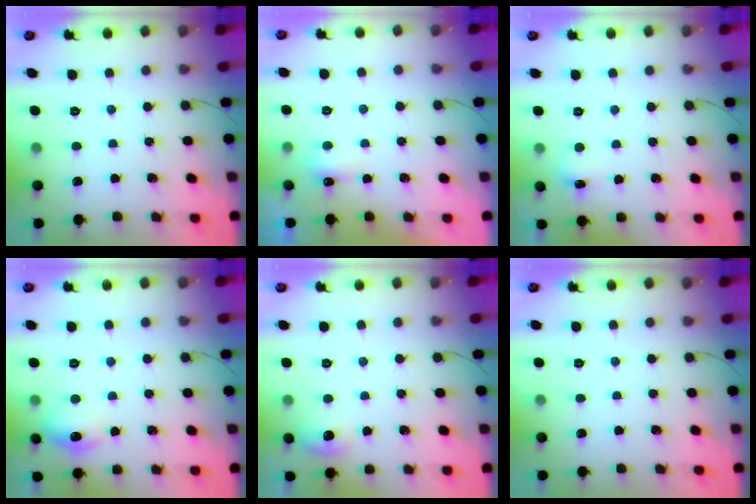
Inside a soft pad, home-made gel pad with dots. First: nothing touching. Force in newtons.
{"total": 4.2, "press": 4.0, "slide": 1.0}
{"total": 4.7, "press": 4.6, "slide": 1.3}
{"total": 8.4, "press": 8.3, "slide": 1.4}
{"total": 6.4, "press": 5.8, "slide": 2.7}
{"total": 0.0}